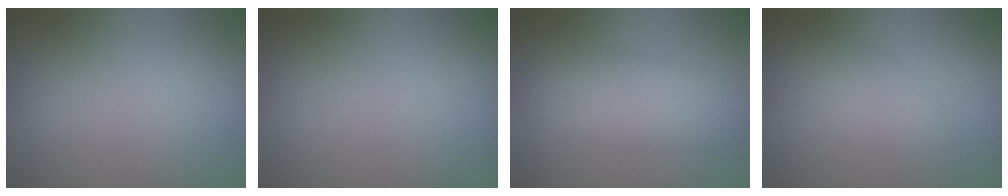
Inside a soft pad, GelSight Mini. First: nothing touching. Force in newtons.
{"total": 0.0}
{"total": 4.5, "press": 4.5, "slide": 0.1}
{"total": 2.5, "press": 2.5, "slide": 0.0}